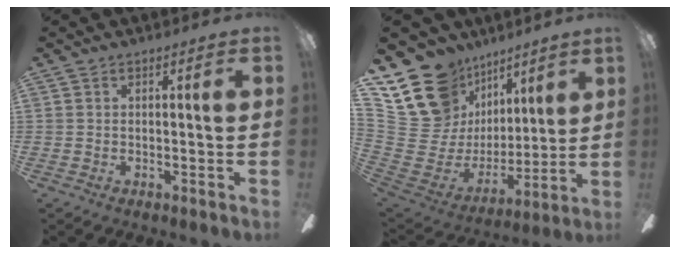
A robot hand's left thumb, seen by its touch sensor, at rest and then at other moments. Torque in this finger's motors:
{"motor_torque": [0.91, -0.44, -0.38, -0.78, 0.04]}